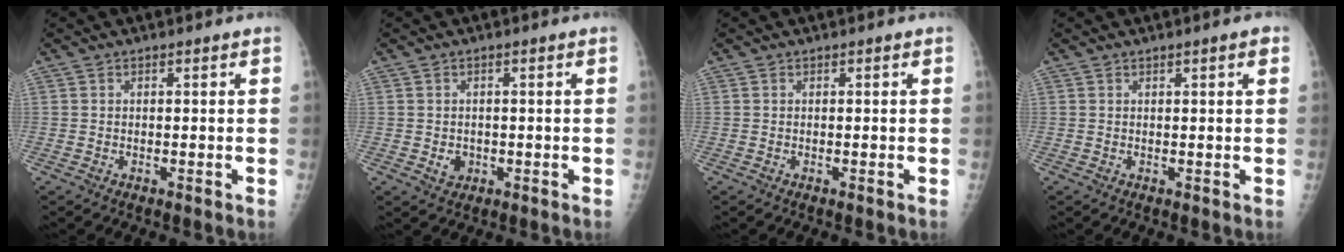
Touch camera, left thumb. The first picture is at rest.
{"total": 2.3, "force": [-0.4, 2.0, 1.2], "torque": [-0.009, 0.001, 0.001]}
{"total": 0.0}
{"total": 1.5, "force": [0.8, 0.2, 1.3], "torque": [-0.021, -0.001, 0.010]}